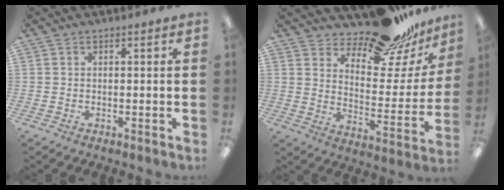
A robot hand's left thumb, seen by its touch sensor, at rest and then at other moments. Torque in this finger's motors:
{"motor_torque": [2.21, 0.39, 1.40, -1.35, 0.05]}